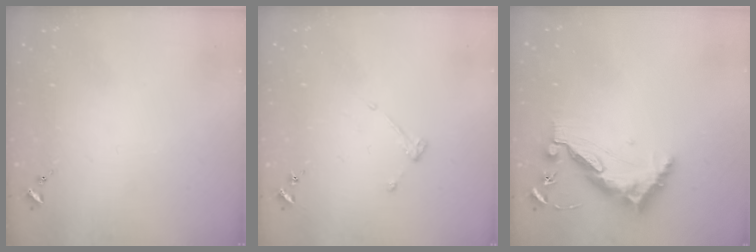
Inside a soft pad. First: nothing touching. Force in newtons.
{"total": 3.1, "press": 3.0, "slide": 0.5}
{"total": 10.3, "press": 10.2, "slide": 1.0}